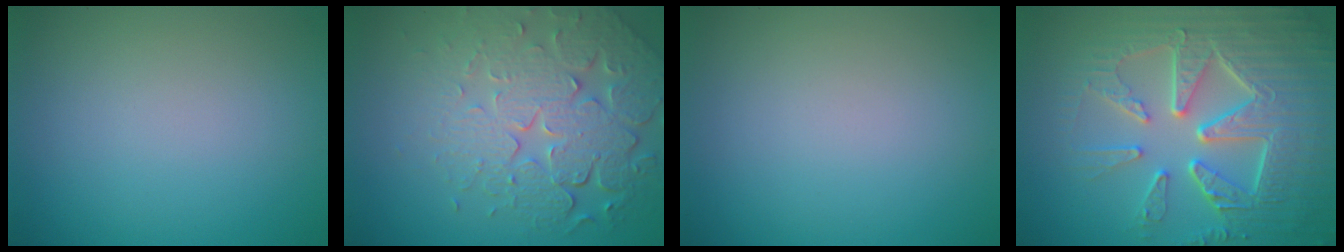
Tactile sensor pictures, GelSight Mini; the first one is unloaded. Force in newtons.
{"total": 7.7, "press": 5.5, "slide": 5.4}
{"total": 0.0}
{"total": 9.2, "press": 6.6, "slide": 6.4}